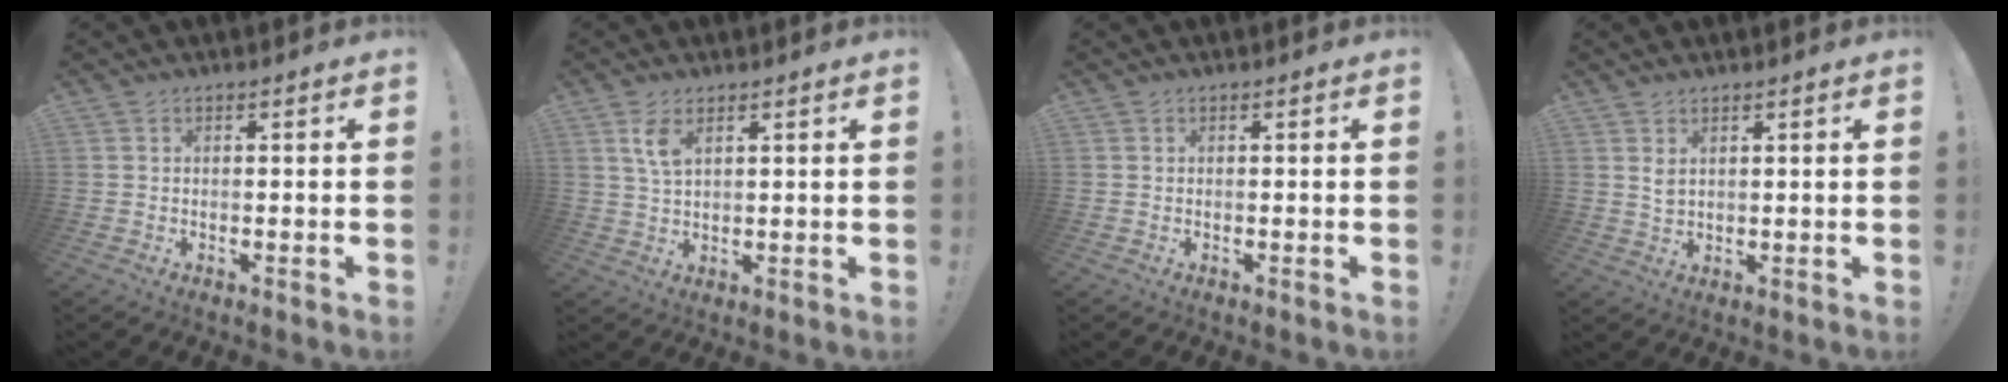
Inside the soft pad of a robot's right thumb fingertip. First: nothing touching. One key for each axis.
{"total": 5.5, "fx": 2.8, "fy": 2.7, "fz": 3.9, "tx": -0.067, "ty": -0.013, "tz": 0.051}
{"total": 0.0}
{"total": 2.8, "fx": 1.7, "fy": 1.7, "fz": 1.4, "tx": -0.023, "ty": -0.009, "tz": 0.031}